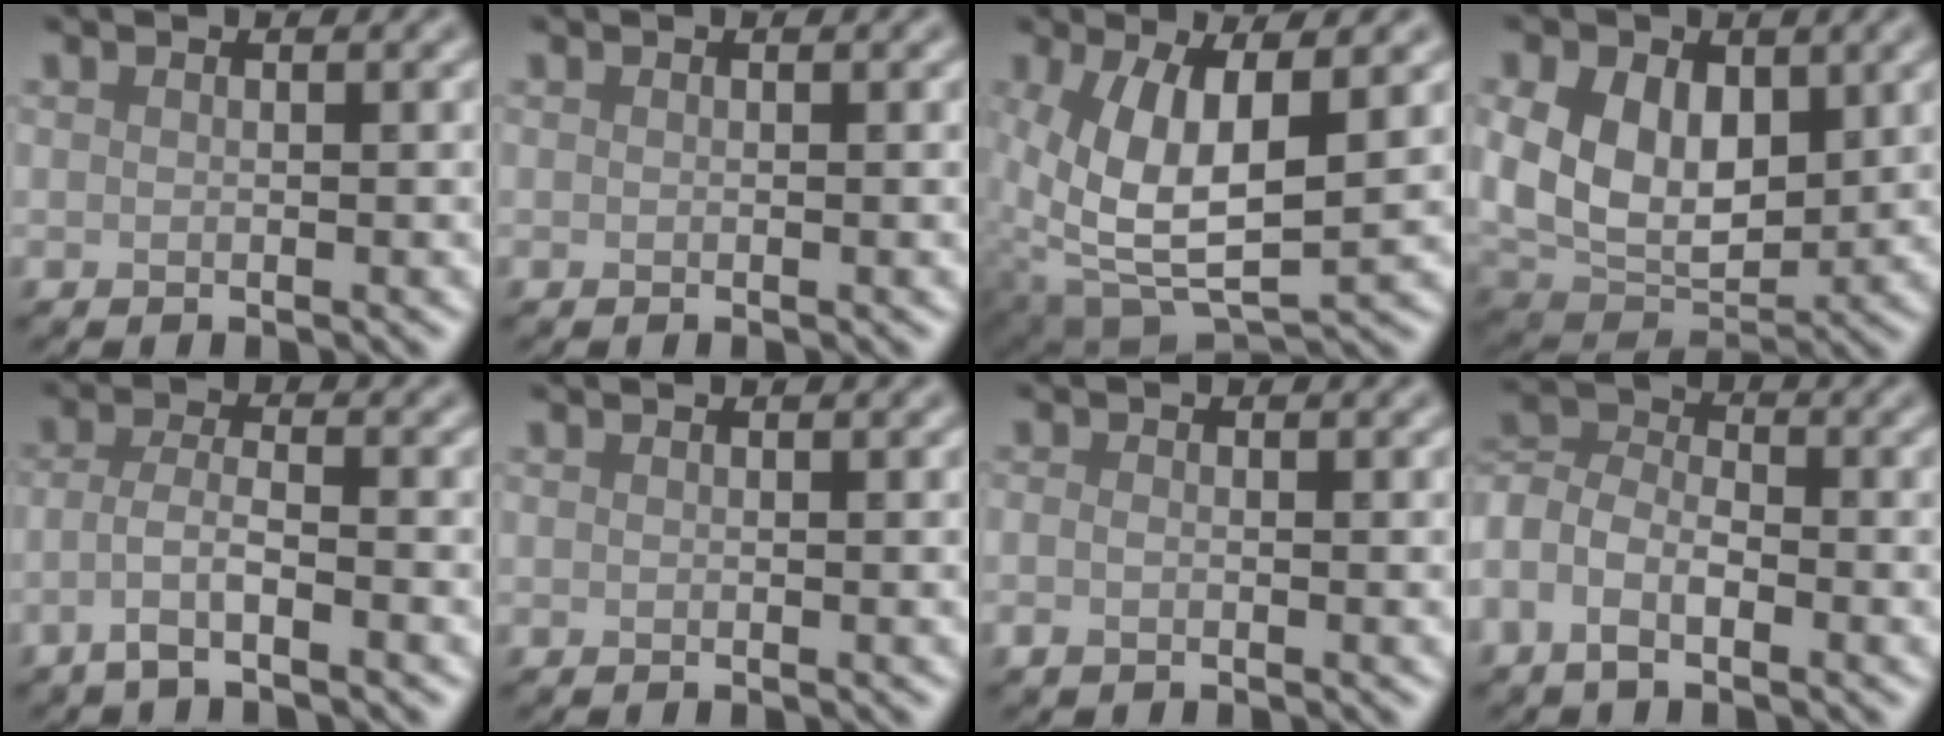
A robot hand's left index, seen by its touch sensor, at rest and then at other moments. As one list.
[{"total": 0.0}, {"total": 8.5, "force": [1.0, 4.0, 7.4], "torque": [-0.161, -0.015, 0.023]}, {"total": 8.2, "force": [1.7, 5.7, 5.6], "torque": [-0.118, -0.003, 0.028]}, {"total": 2.9, "force": [-1.6, 0.6, 2.3], "torque": [-0.050, 0.004, -0.042]}, {"total": 0.0}, {"total": 1.2, "force": [-0.4, 0.7, 0.8], "torque": [-0.020, -0.002, -0.010]}, {"total": 4.2, "force": [-1.7, 2.4, 3.0], "torque": [-0.057, 0.010, -0.045]}]